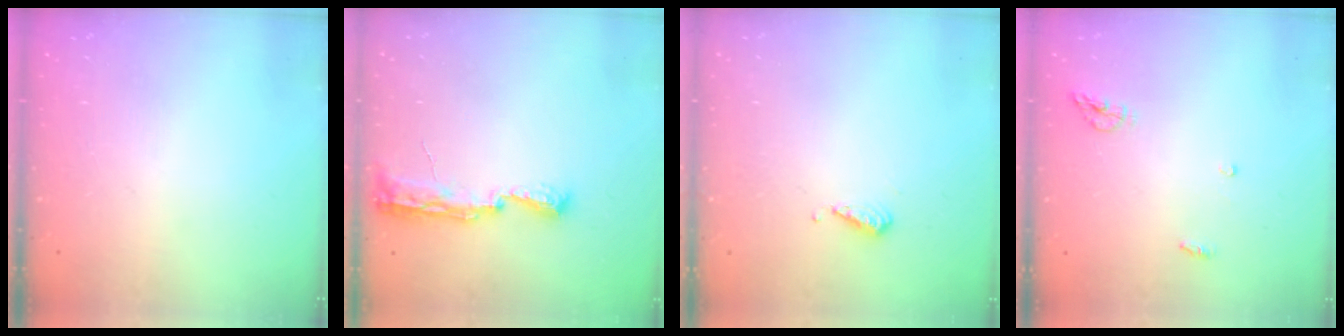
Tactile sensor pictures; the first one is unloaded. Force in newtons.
{"total": 7.9, "press": 7.8, "slide": 0.8}
{"total": 4.6, "press": 4.5, "slide": 0.9}
{"total": 4.7, "press": 4.7, "slide": 0.2}